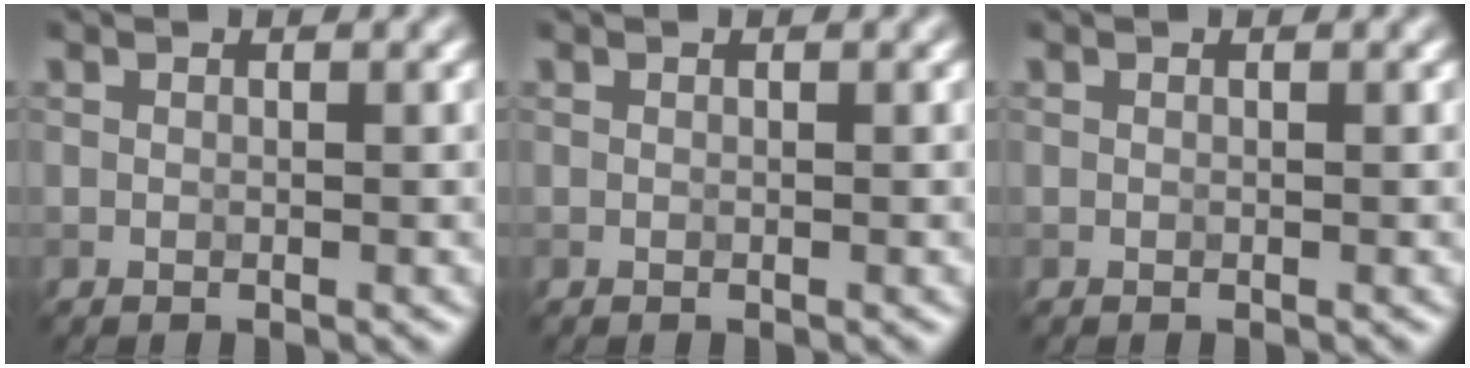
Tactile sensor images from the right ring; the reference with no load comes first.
{"total": 0.0}
{"total": 0.0}